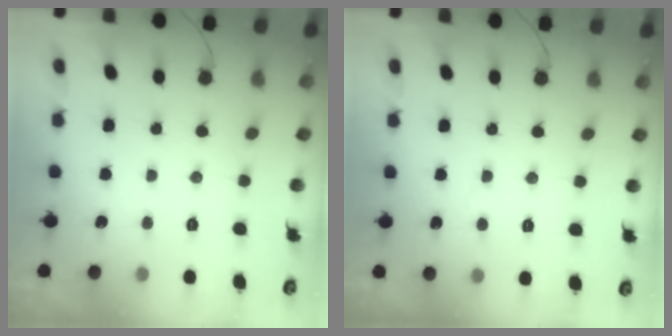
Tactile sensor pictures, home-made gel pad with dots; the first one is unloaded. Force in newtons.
{"total": 2.9, "press": 2.9, "slide": 0.4}